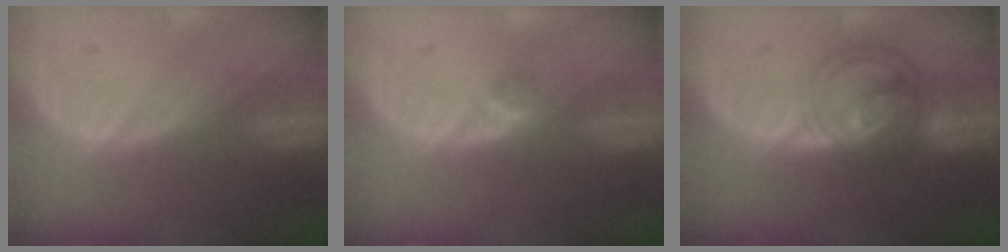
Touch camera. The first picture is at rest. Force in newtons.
{"total": 1.3, "press": 1.1, "slide": 0.7}
{"total": 6.7, "press": 6.4, "slide": 2.0}